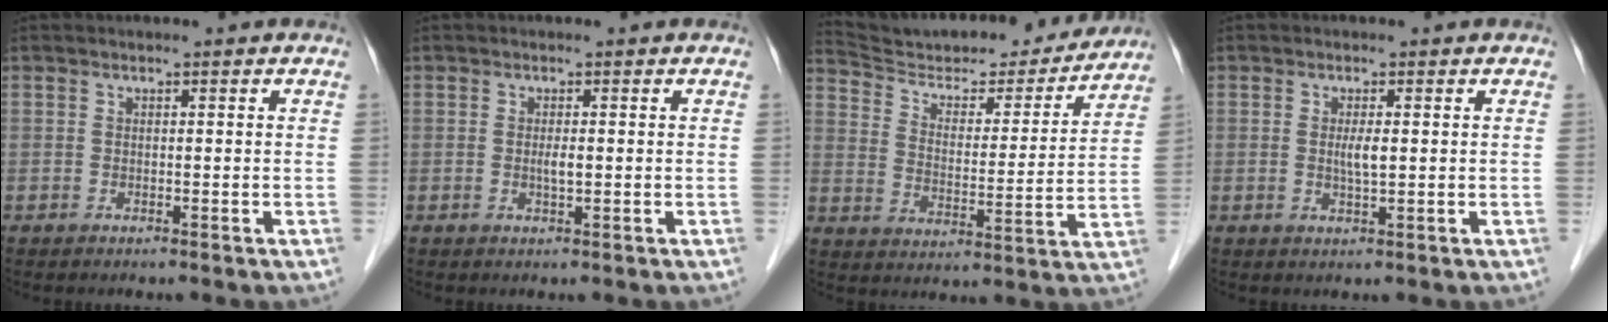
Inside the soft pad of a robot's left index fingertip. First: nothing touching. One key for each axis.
{"total": 0.8, "fx": 0.1, "fy": 0.0, "fz": 0.8, "tx": -0.019, "ty": -0.002, "tz": 0.001}
{"total": 21.2, "fx": 20.1, "fy": 3.6, "fz": 5.7, "tx": -0.087, "ty": -0.017, "tz": 0.290}
{"total": 2.1, "fx": 0.2, "fy": 0.2, "fz": 2.1, "tx": -0.041, "ty": -0.003, "tz": 0.004}